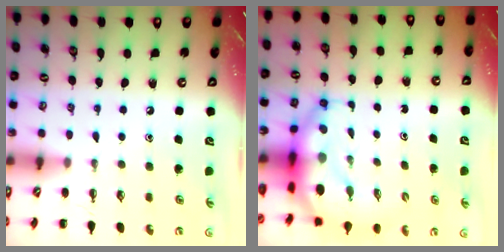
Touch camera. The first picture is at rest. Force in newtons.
{"total": 7.2, "press": 7.0, "slide": 1.8}